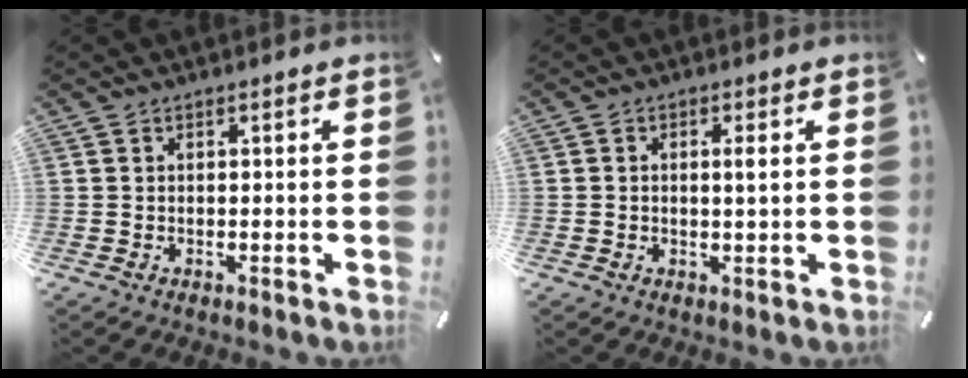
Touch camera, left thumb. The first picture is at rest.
{"total": 2.2, "force": [0.3, 0.6, 2.1], "torque": [-0.042, 0.000, 0.003]}